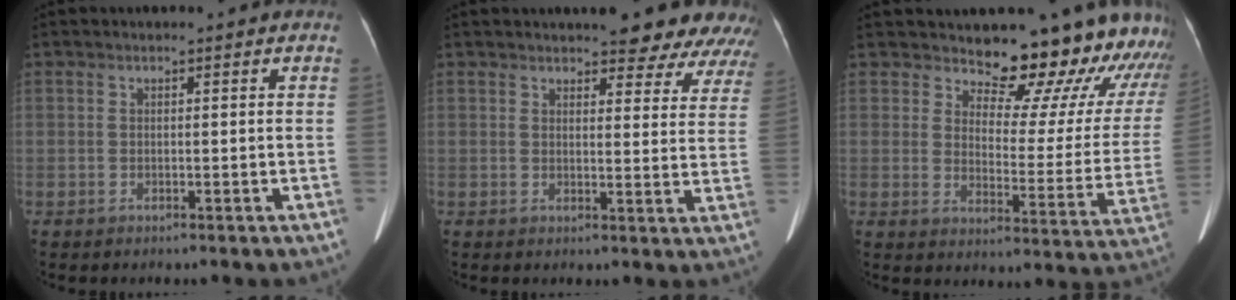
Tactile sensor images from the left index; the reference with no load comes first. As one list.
[{"total": 13.2, "force": [11.9, 3.0, 4.7], "torque": [-0.025, -0.019, 0.114]}, {"total": 18.5, "force": [17.2, 4.6, 5.2], "torque": [-0.039, -0.081, 0.186]}]